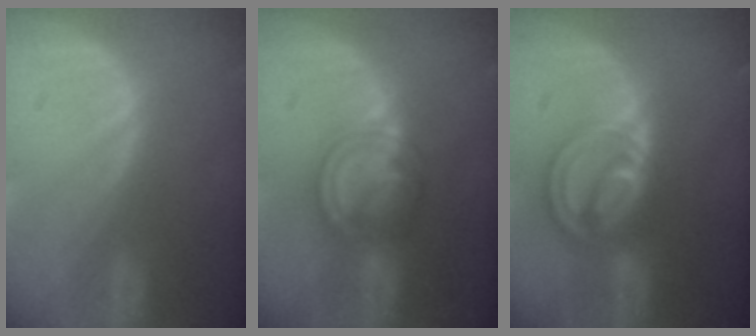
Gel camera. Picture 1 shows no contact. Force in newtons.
{"total": 7.0, "press": 6.3, "slide": 3.1}
{"total": 8.6, "press": 7.2, "slide": 4.7}